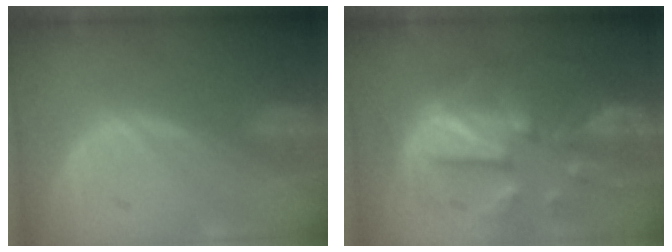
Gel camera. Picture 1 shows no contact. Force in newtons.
{"total": 12.2, "press": 12.1, "slide": 1.1}